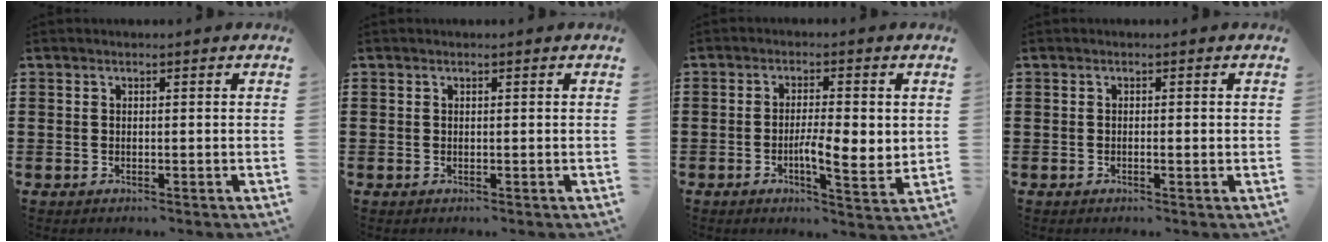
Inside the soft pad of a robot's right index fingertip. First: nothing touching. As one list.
[{"total": 0.0}, {"total": 5.7, "force": [-0.6, 1.7, 5.4], "torque": [-0.087, 0.001, -0.014]}, {"total": 0.7, "force": [-0.2, 0.1, 0.7], "torque": [-0.011, -0.002, -0.003]}]